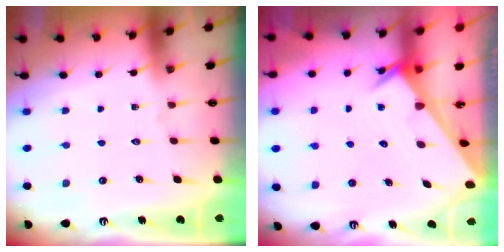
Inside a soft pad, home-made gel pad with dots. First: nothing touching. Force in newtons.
{"total": 3.3, "press": 3.3, "slide": 0.4}